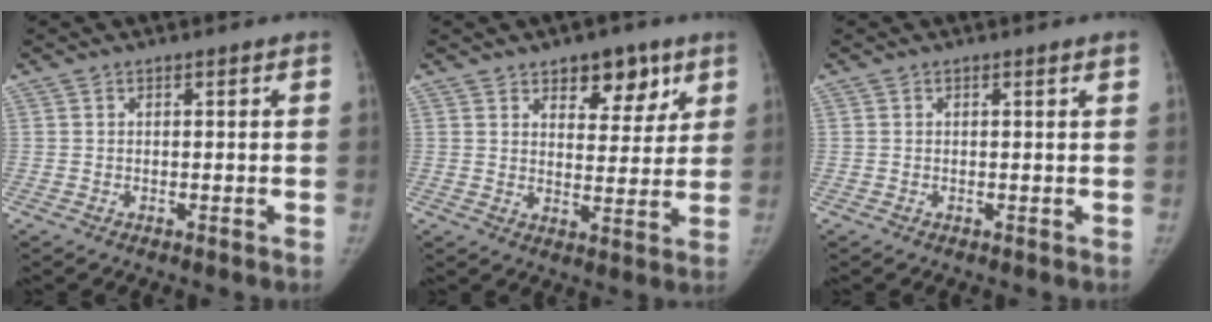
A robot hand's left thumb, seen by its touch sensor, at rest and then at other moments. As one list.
[{"total": 9.2, "force": [5.5, 5.0, 5.4], "torque": [-0.032, -0.027, 0.079]}, {"total": 0.8, "force": [0.6, -0.1, 0.6], "torque": [-0.008, 0.001, 0.008]}]